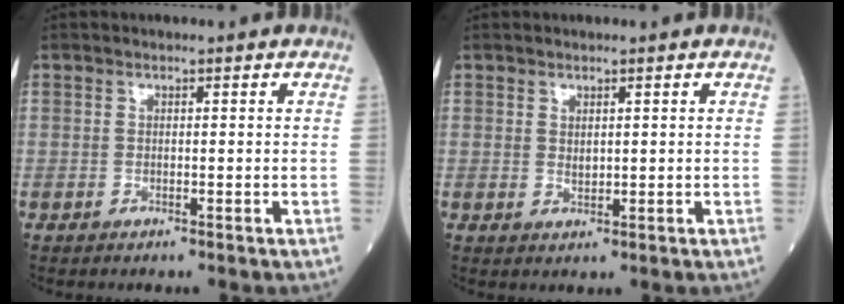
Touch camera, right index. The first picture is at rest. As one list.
[{"total": 1.2, "force": [0.5, 0.6, 0.9], "torque": [-0.014, -0.005, 0.013]}]